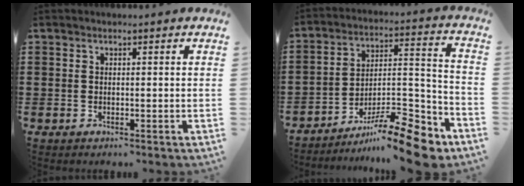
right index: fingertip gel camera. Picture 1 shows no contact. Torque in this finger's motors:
{"motor_torque": [1.31, -0.83, 0.03, -0.02]}